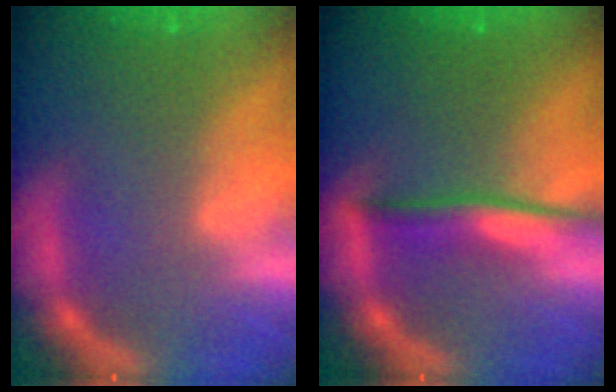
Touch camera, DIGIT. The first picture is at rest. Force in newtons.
{"total": 3.4}